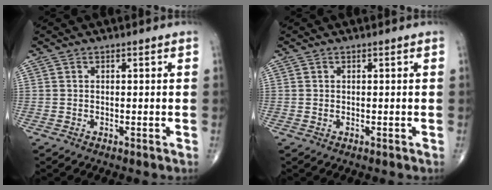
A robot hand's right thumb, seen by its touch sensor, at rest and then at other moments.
{"total": 0.0}